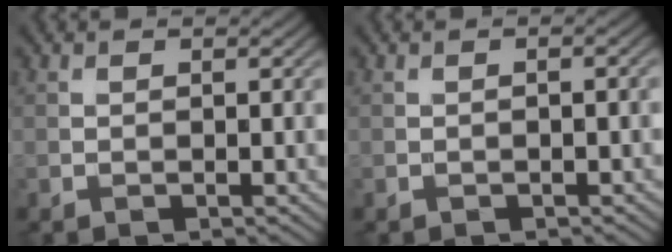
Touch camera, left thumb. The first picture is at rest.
{"total": 0.8, "force": [-0.3, 0.4, 0.7], "torque": [-0.003, 0.004, -0.006]}